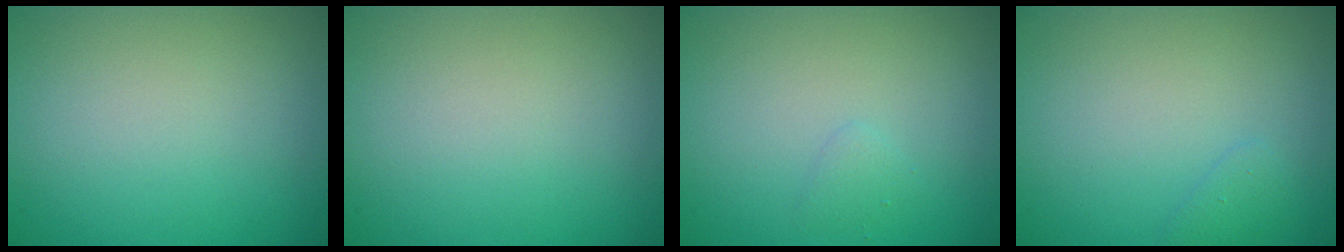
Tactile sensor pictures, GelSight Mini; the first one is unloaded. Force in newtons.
{"total": 0.0}
{"total": 0.7, "press": 0.7, "slide": 0.1}
{"total": 0.9, "press": 0.9, "slide": 0.0}